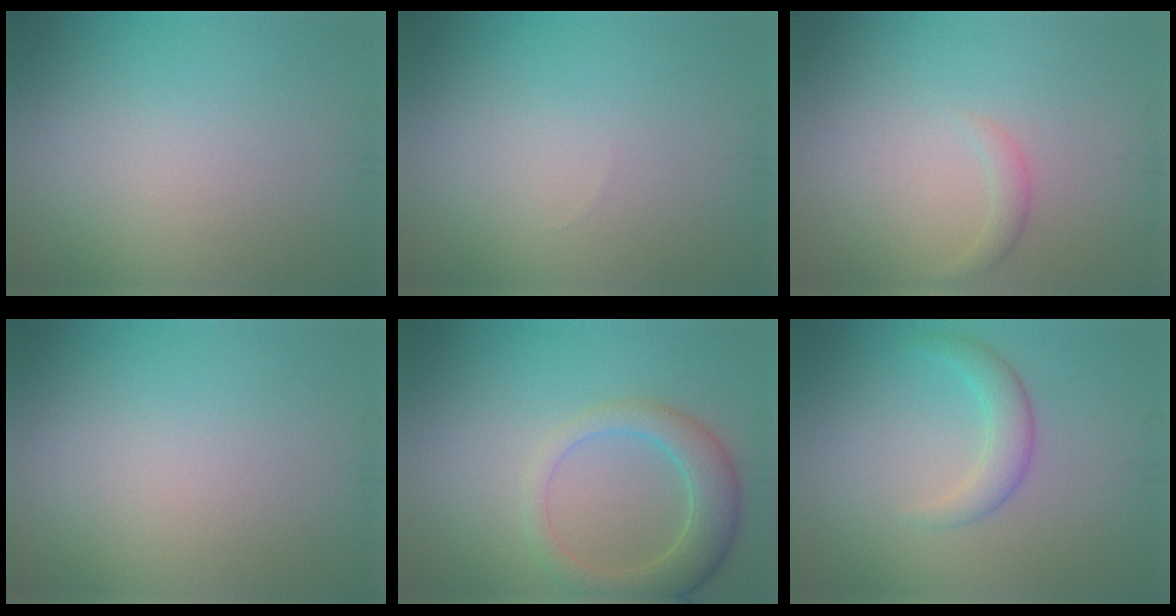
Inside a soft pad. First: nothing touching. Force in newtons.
{"total": 0.0}
{"total": 1.1, "press": 1.1, "slide": 0.1}
{"total": 0.0}
{"total": 4.6, "press": 4.6, "slide": 0.4}
{"total": 2.5, "press": 2.5, "slide": 0.1}